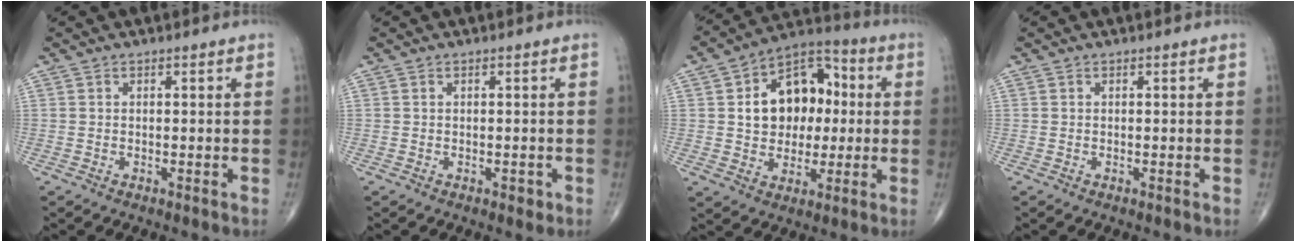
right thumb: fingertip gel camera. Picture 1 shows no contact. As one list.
[{"total": 1.0, "force": [-0.4, 0.6, 0.7], "torque": [-0.003, -0.001, -0.006]}, {"total": 15.6, "force": [1.9, 11.2, 10.7], "torque": [-0.116, 0.025, 0.025]}, {"total": 0.0}]